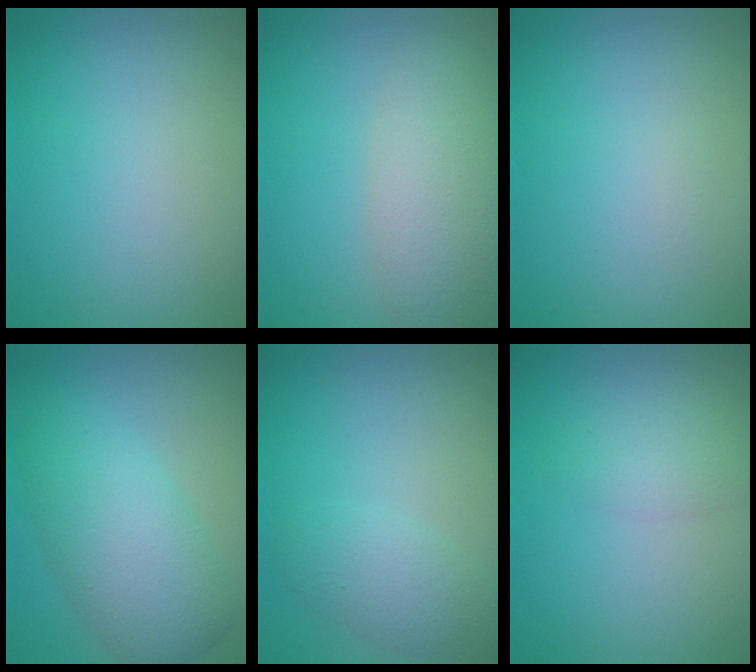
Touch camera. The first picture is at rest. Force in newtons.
{"total": 4.7, "press": 4.7, "slide": 0.2}
{"total": 0.0}
{"total": 6.4, "press": 6.4, "slide": 0.1}
{"total": 2.6, "press": 2.6, "slide": 0.2}
{"total": 2.0, "press": 2.0, "slide": 0.1}